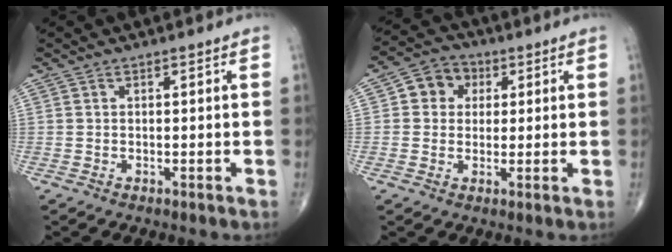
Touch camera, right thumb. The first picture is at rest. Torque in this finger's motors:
{"motor_torque": [0.00, 0.01, 0.09, 0.04, 0.09]}